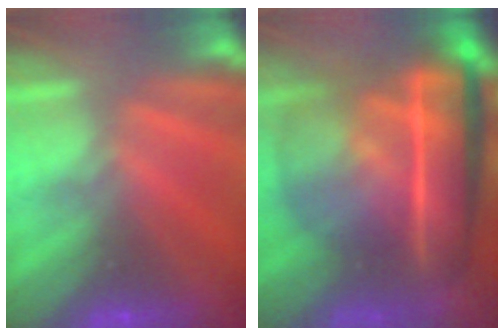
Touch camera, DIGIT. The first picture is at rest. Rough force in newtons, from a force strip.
{"total": 7.6}